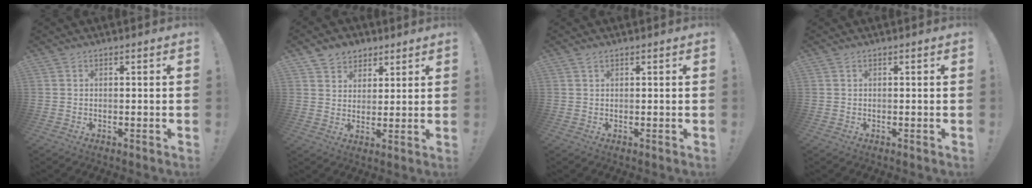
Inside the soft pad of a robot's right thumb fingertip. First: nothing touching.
{"total": 6.5, "force": [4.1, 5.0, 0.5], "torque": [-0.007, -0.028, 0.080]}
{"total": 0.7, "force": [0.6, 0.3, 0.3], "torque": [-0.003, 0.000, 0.011]}
{"total": 0.0}